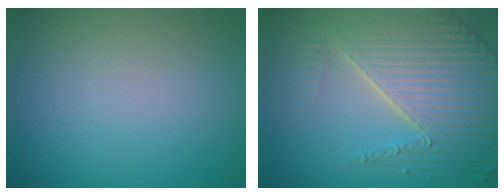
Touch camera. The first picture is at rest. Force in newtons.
{"total": 7.8, "press": 5.6, "slide": 5.4}